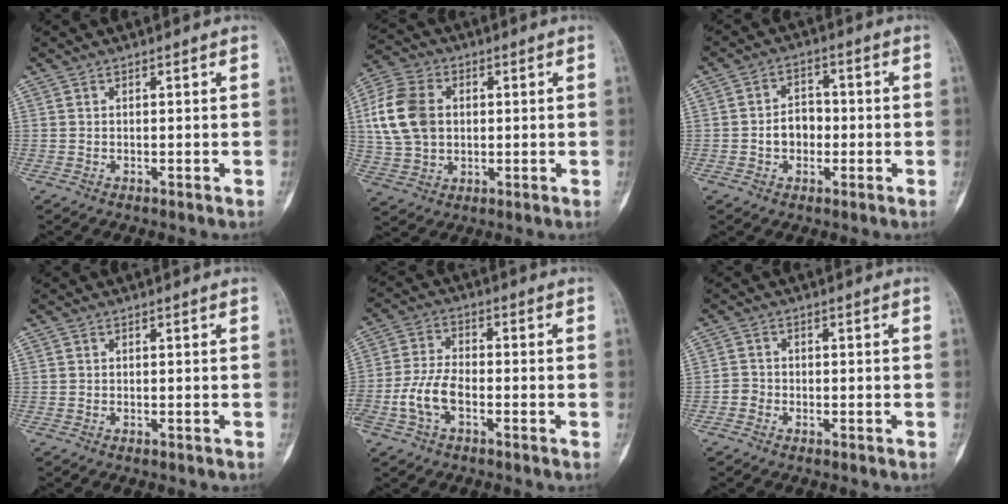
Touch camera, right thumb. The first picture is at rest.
{"total": 13.3, "force": [1.7, 9.9, 8.7], "torque": [-0.158, 0.008, 0.032]}
{"total": 5.7, "force": [-1.1, 4.5, 3.4], "torque": [-0.029, 0.022, -0.023]}
{"total": 0.0}
{"total": 7.9, "force": [-2.9, 4.5, 5.8], "torque": [-0.123, 0.023, -0.062]}
{"total": 2.0, "force": [-1.0, 1.7, 0.4], "torque": [0.004, 0.010, -0.027]}